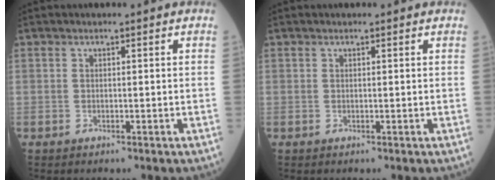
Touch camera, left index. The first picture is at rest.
{"total": 0.9, "force": [0.8, 0.4, 0.1], "torque": [-0.011, 0.005, 0.007]}